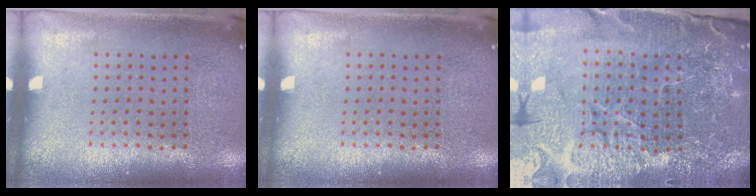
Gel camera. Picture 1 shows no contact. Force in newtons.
{"total": 0.0}
{"total": 5.6, "press": 5.2, "slide": 2.1}